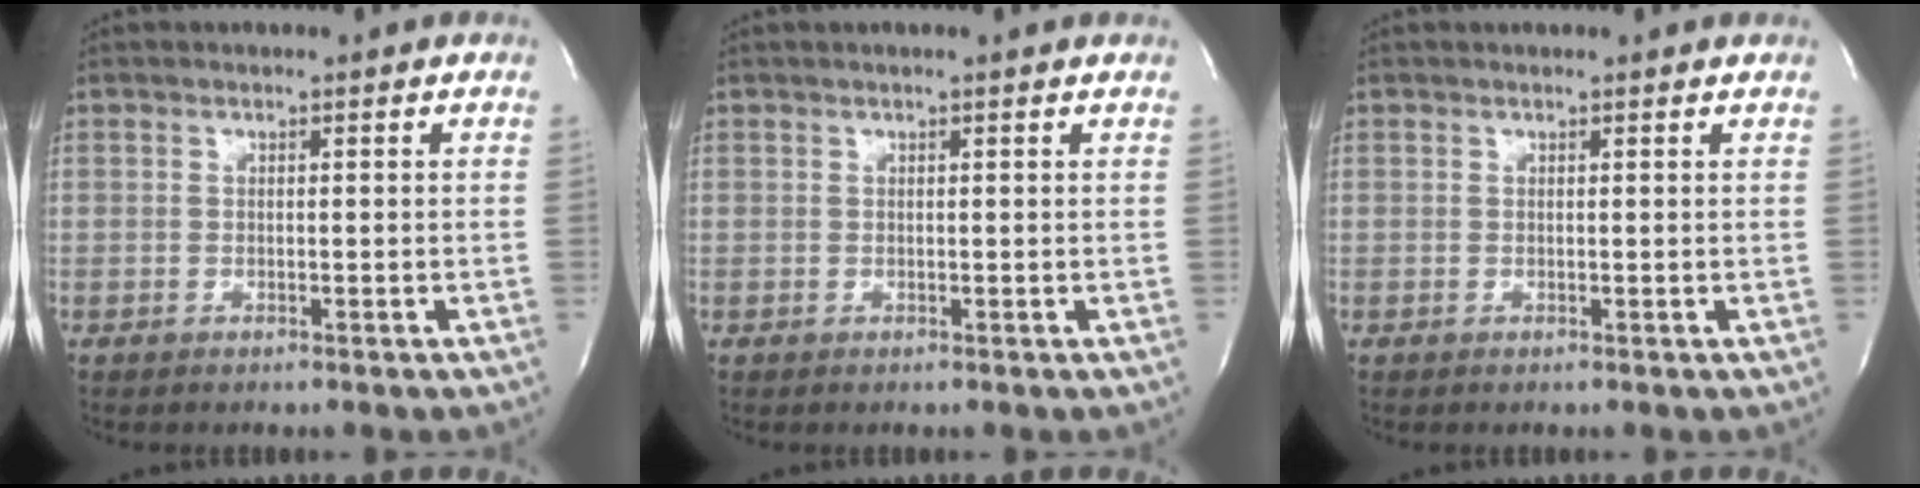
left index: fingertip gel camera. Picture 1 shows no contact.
{"total": 1.6, "force": [1.4, -0.2, 0.7], "torque": [-0.016, 0.010, 0.018]}
{"total": 1.9, "force": [1.9, 0.1, 0.3], "torque": [-0.012, 0.010, 0.017]}